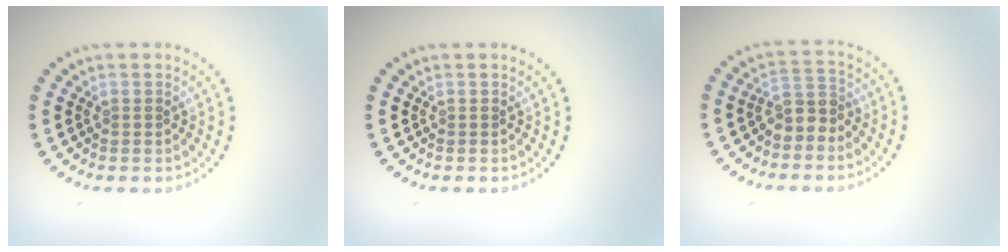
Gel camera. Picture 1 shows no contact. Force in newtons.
{"total": 0.0}
{"total": 2.4, "press": 2.0, "slide": 1.4}